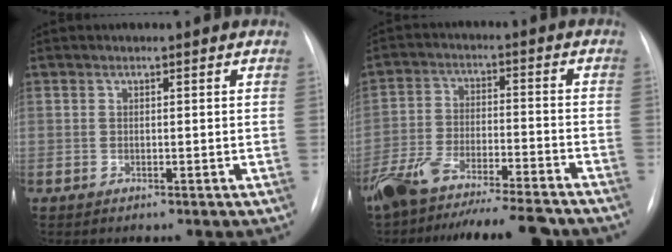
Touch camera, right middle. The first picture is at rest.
{"total": 18.9, "force": [-16.6, 2.9, 8.6], "torque": [-0.159, -0.009, -0.261]}